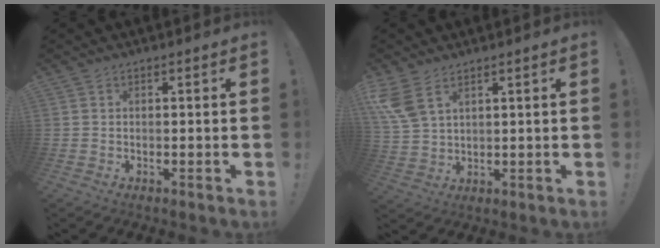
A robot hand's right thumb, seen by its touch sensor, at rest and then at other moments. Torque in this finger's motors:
{"motor_torque": [0.69, 2.20, 0.52, -0.30, 0.11]}